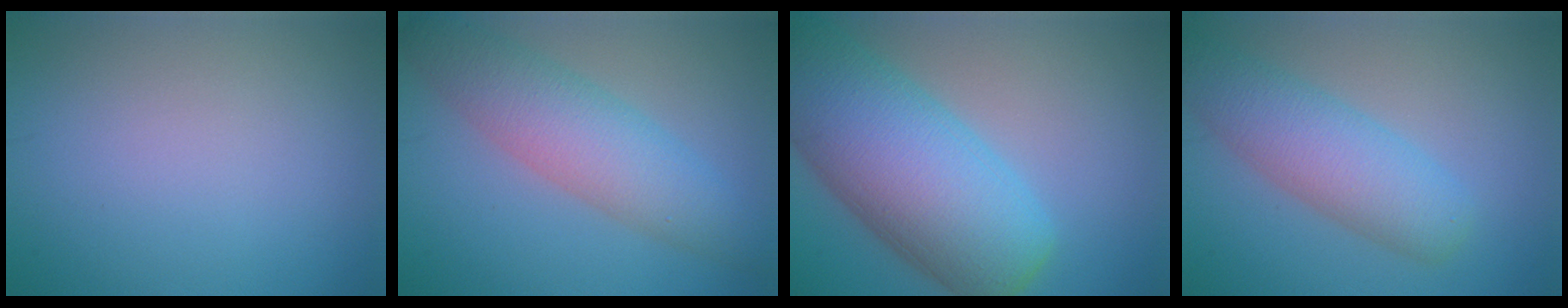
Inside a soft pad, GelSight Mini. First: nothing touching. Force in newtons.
{"total": 6.4, "press": 6.4, "slide": 0.1}
{"total": 13.0, "press": 13.0, "slide": 0.7}
{"total": 6.0, "press": 6.0, "slide": 0.2}